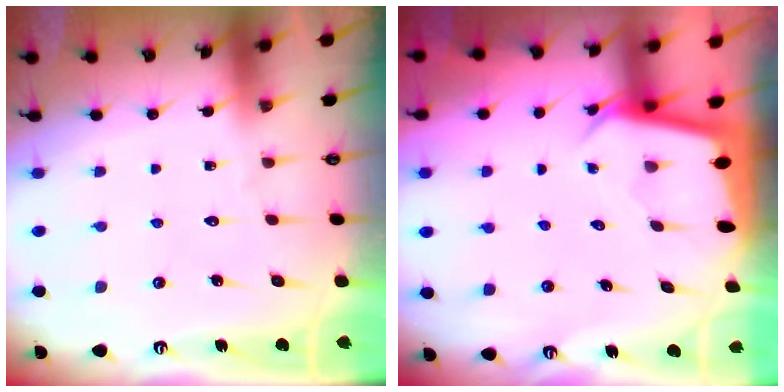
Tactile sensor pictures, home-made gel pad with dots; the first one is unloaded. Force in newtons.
{"total": 2.7, "press": 2.7, "slide": 0.0}